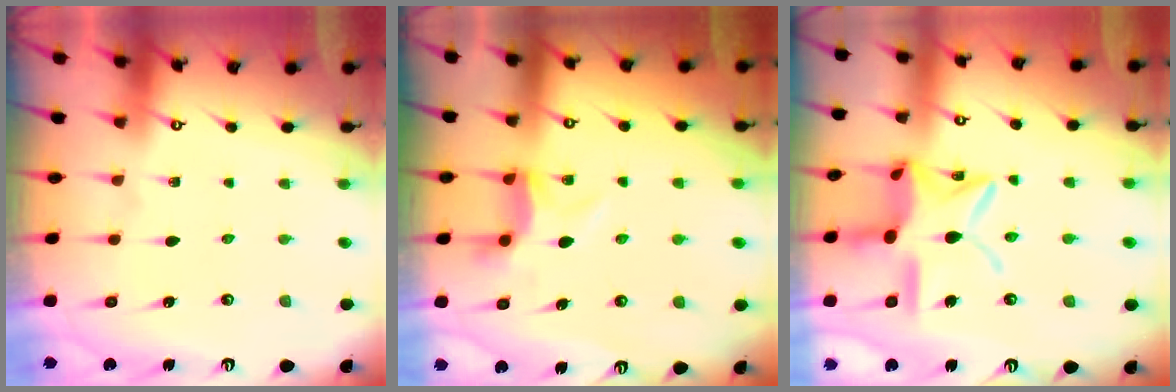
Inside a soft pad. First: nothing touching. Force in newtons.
{"total": 6.2, "press": 6.1, "slide": 1.3}
{"total": 15.4, "press": 15.4, "slide": 1.3}